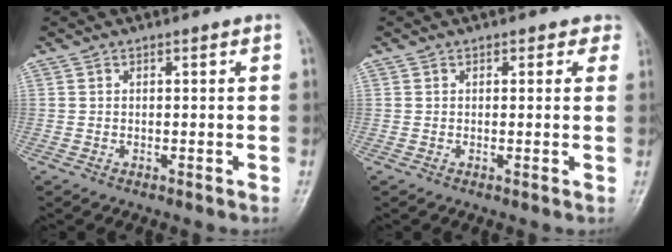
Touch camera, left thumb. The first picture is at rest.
{"total": 2.3, "force": [1.4, 1.7, 0.5], "torque": [0.028, -0.004, 0.004]}